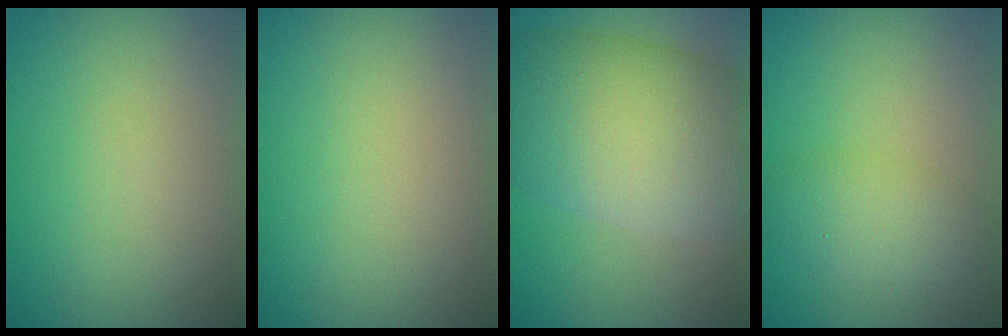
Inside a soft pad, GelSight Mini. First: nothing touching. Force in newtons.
{"total": 0.0}
{"total": 12.0, "press": 12.0, "slide": 0.5}
{"total": 2.8, "press": 2.8, "slide": 0.0}